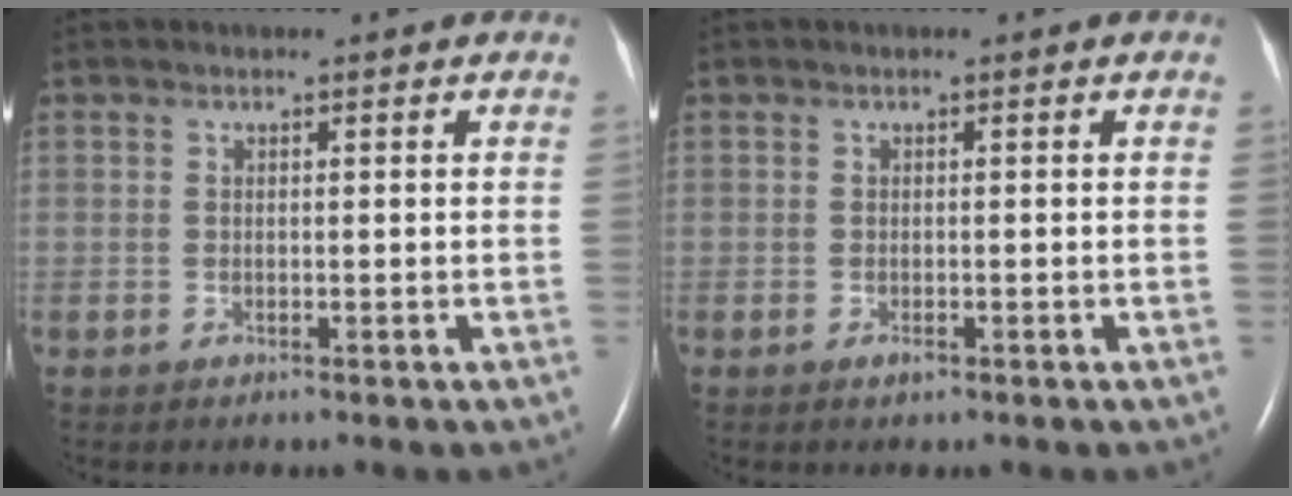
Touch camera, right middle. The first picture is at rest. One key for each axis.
{"total": 0.8, "fx": -0.5, "fy": 0.3, "fz": 0.6, "tx": -0.010, "ty": -0.001, "tz": -0.006}